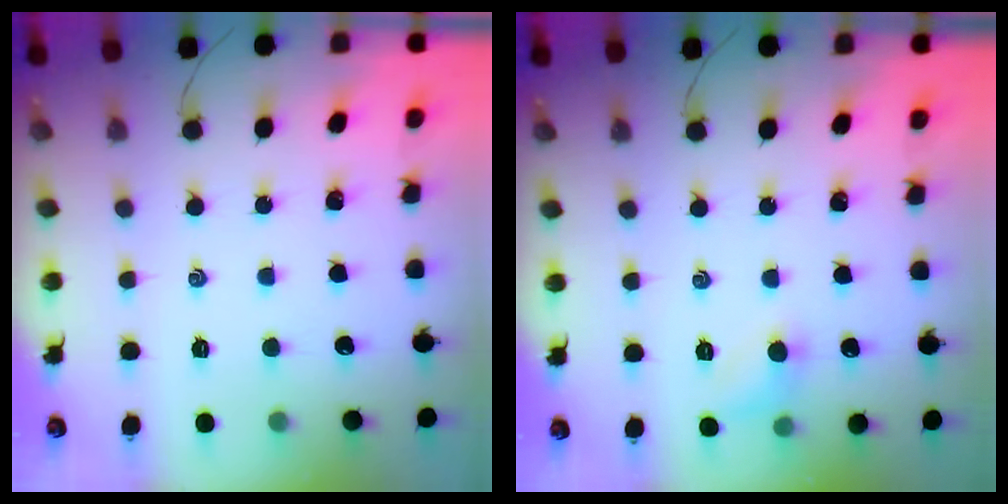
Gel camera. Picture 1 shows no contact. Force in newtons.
{"total": 6.2, "press": 6.0, "slide": 1.8}